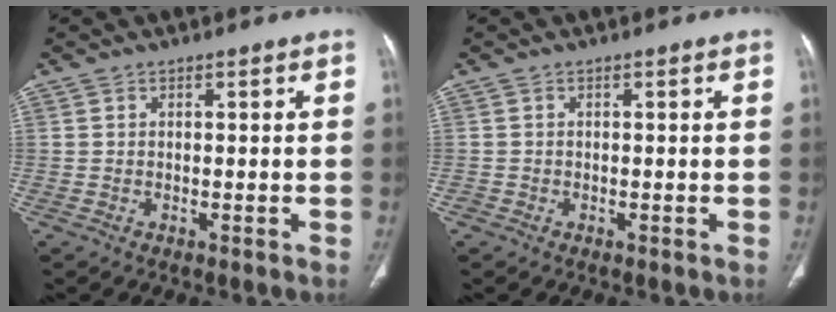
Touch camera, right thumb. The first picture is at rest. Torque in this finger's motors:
{"motor_torque": [-0.35, -0.48, -0.45, 0.17, -0.09]}